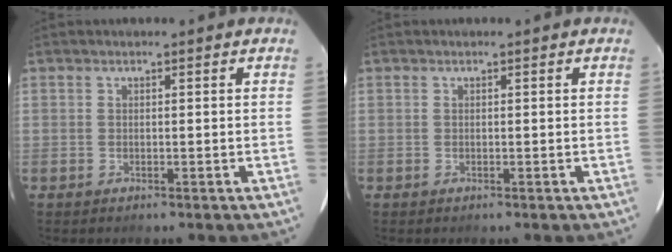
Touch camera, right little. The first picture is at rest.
{"total": 0.0}